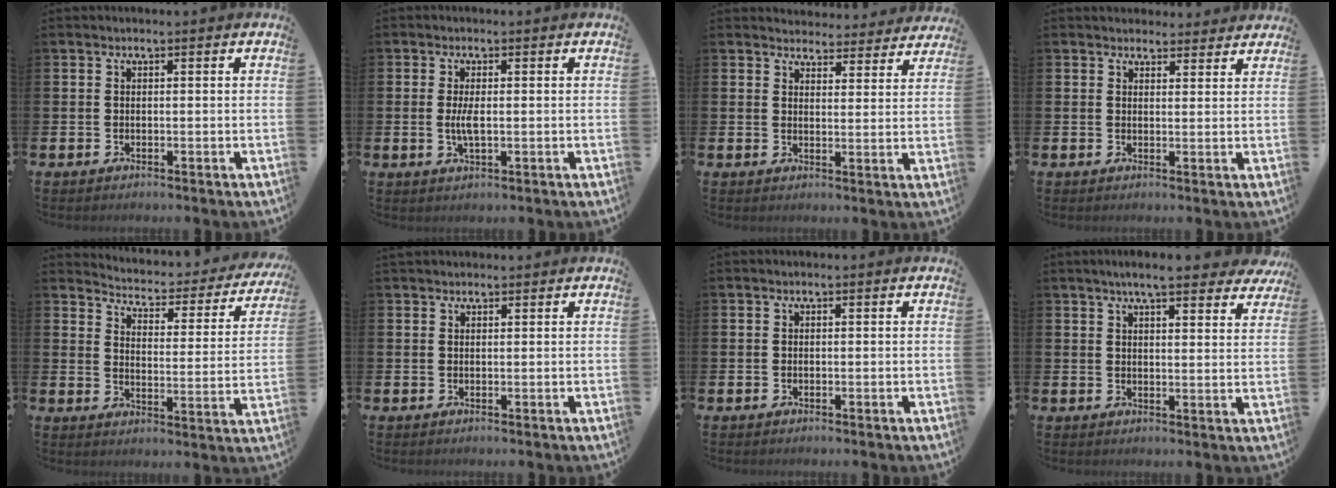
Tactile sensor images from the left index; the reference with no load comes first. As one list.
[{"total": 2.7, "force": [0.1, 0.8, 2.5], "torque": [-0.044, -0.001, -0.001]}, {"total": 4.2, "force": [4.0, 1.2, -0.1], "torque": [-0.002, -0.030, 0.071]}, {"total": 3.1, "force": [2.9, 1.0, -0.2], "torque": [0.009, -0.013, 0.052]}, {"total": 4.0, "force": [3.7, 1.3, 0.7], "torque": [-0.034, -0.038, 0.054]}, {"total": 1.1, "force": [1.0, 0.3, 0.1], "torque": [0.008, 0.000, 0.016]}, {"total": 0.0}, {"total": 6.2, "force": [5.6, 0.8, 2.7], "torque": [-0.048, -0.020, 0.096]}]